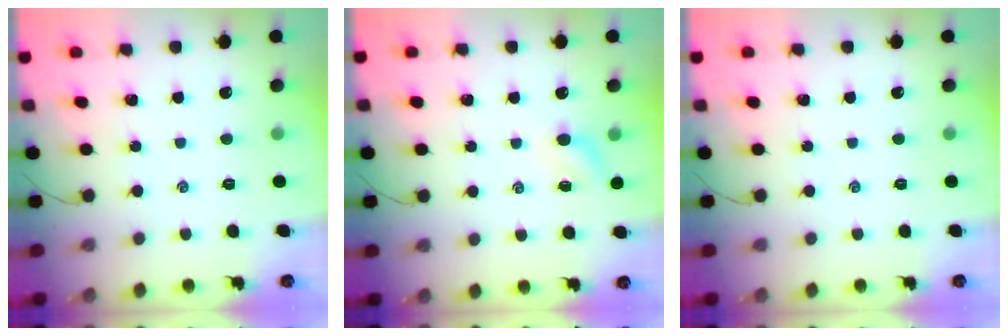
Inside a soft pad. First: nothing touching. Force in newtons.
{"total": 5.7, "press": 5.6, "slide": 1.2}
{"total": 0.0}